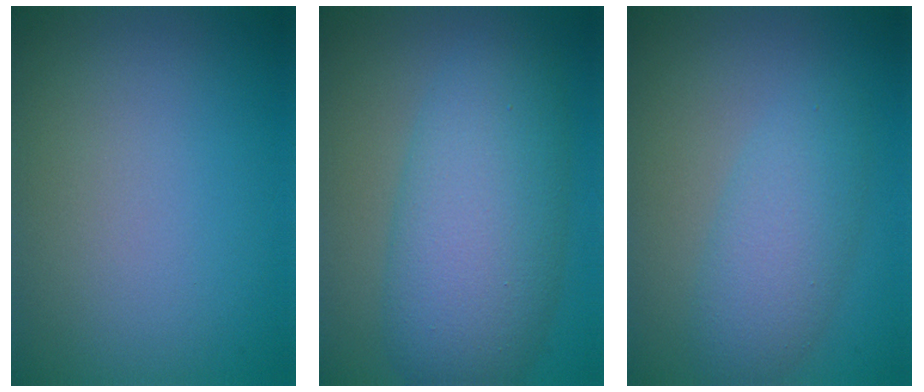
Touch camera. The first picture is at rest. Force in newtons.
{"total": 8.7, "press": 8.7, "slide": 0.5}
{"total": 3.9, "press": 3.9, "slide": 0.1}